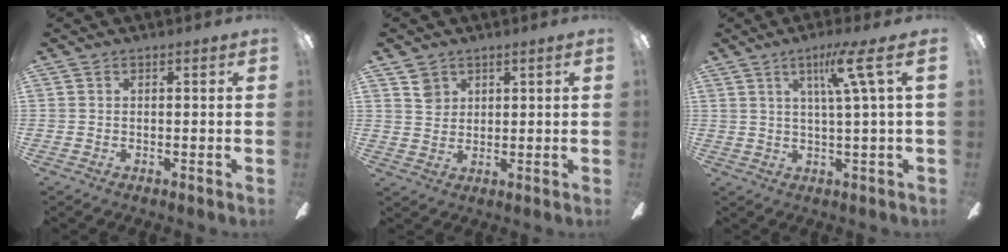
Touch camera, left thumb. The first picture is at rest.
{"total": 3.9, "force": [2.5, 2.9, 0.8], "torque": [0.000, -0.005, 0.044]}
{"total": 9.1, "force": [3.9, 0.3, 8.2], "torque": [-0.145, -0.003, 0.053]}